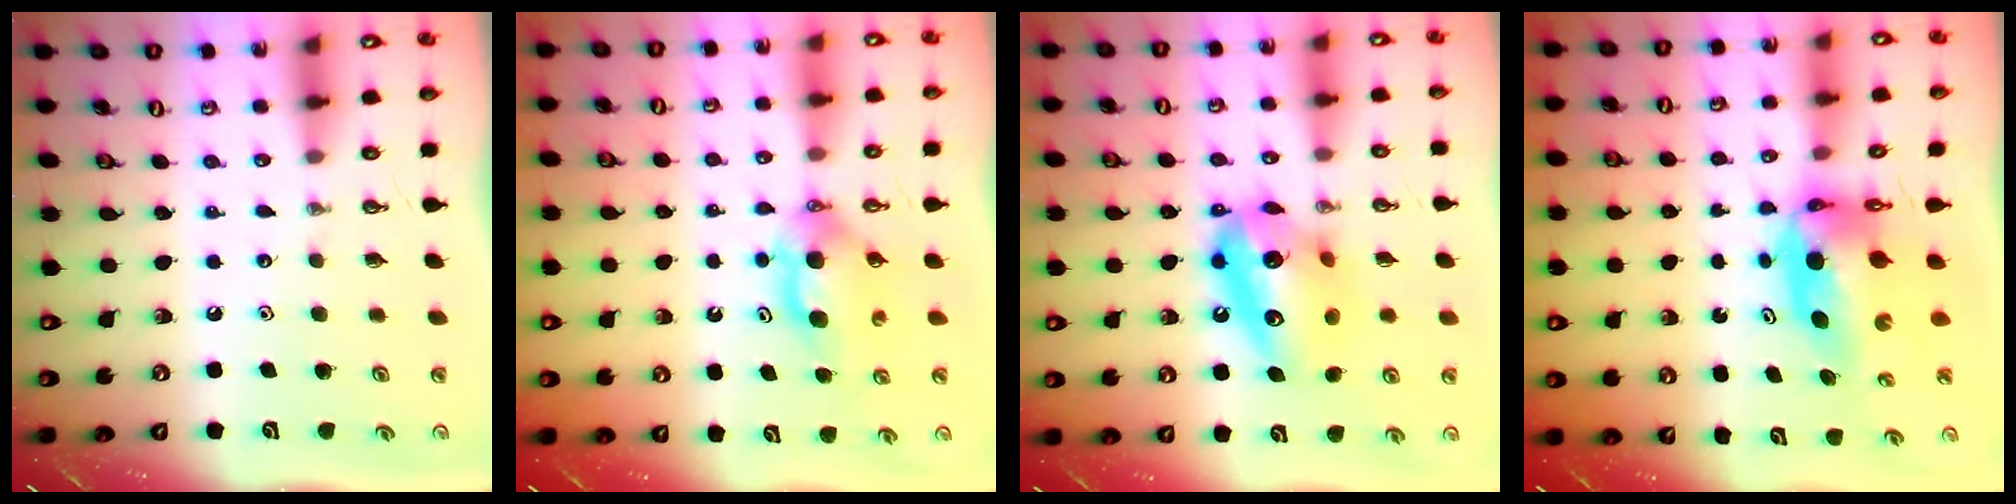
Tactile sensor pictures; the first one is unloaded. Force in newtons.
{"total": 7.5, "press": 5.0, "slide": 5.6}
{"total": 15.5, "press": 15.4, "slide": 1.3}
{"total": 6.6, "press": 6.5, "slide": 0.6}